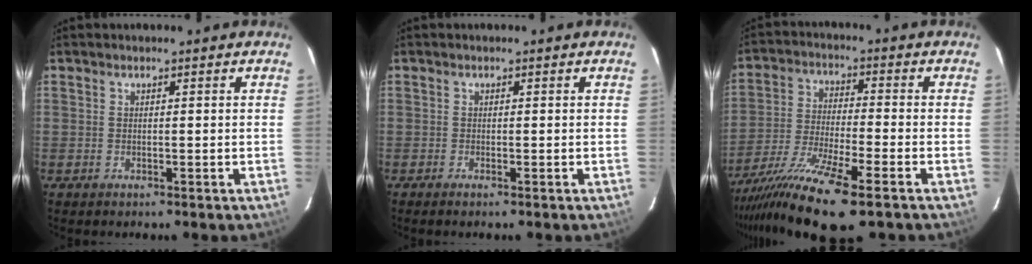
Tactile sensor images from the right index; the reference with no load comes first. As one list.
[{"total": 0.9, "force": [-0.7, 0.0, 0.5], "torque": [-0.012, -0.003, -0.014]}, {"total": 15.8, "force": [-11.4, 1.4, 10.9], "torque": [-0.221, -0.046, -0.210]}]